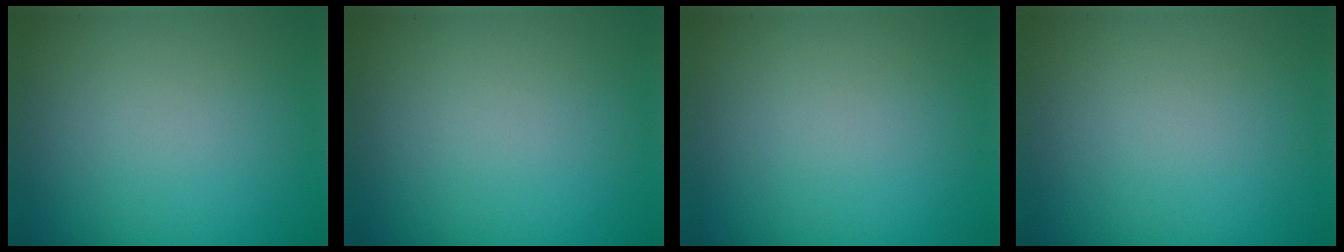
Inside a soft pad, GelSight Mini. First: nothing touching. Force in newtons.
{"total": 0.0}
{"total": 0.0}
{"total": 0.0}